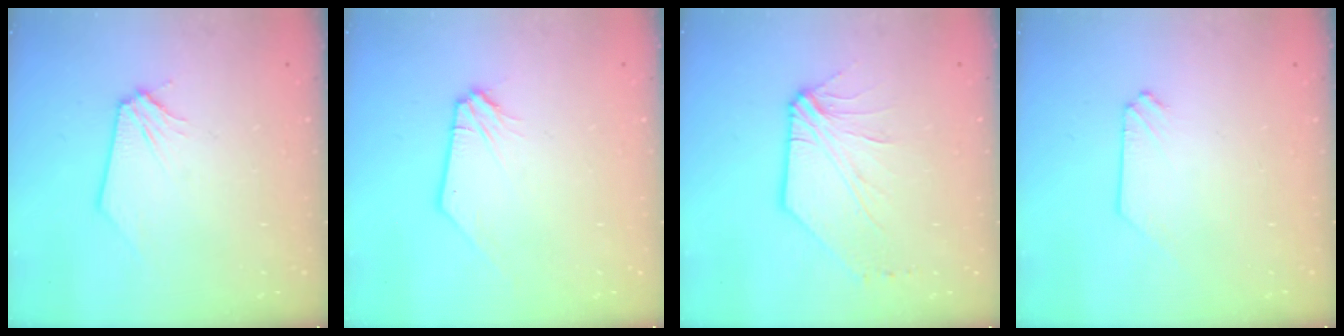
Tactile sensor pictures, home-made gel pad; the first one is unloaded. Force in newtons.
{"total": 1.4, "press": 1.3, "slide": 0.3}
{"total": 6.9, "press": 6.8, "slide": 0.9}
{"total": 0.0}